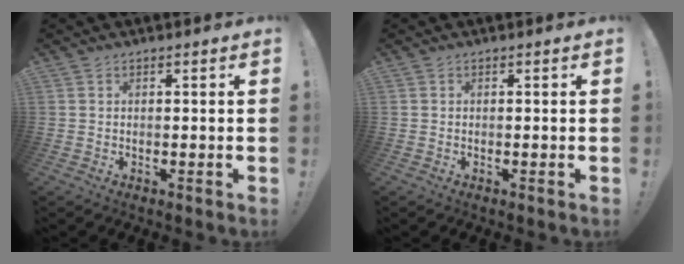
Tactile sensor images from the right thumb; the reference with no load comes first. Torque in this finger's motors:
{"motor_torque": [-0.01, -0.06, 0.17, -0.07, -0.05]}